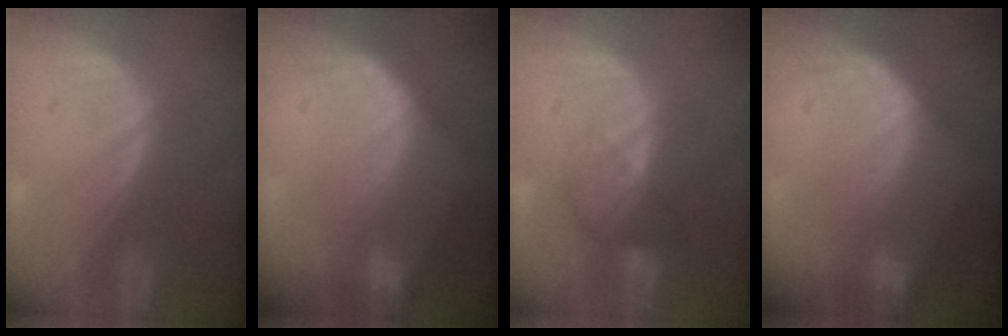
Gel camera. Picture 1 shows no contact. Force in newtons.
{"total": 7.1, "press": 6.5, "slide": 2.8}
{"total": 4.5, "press": 3.9, "slide": 2.3}
{"total": 7.1, "press": 6.5, "slide": 2.8}